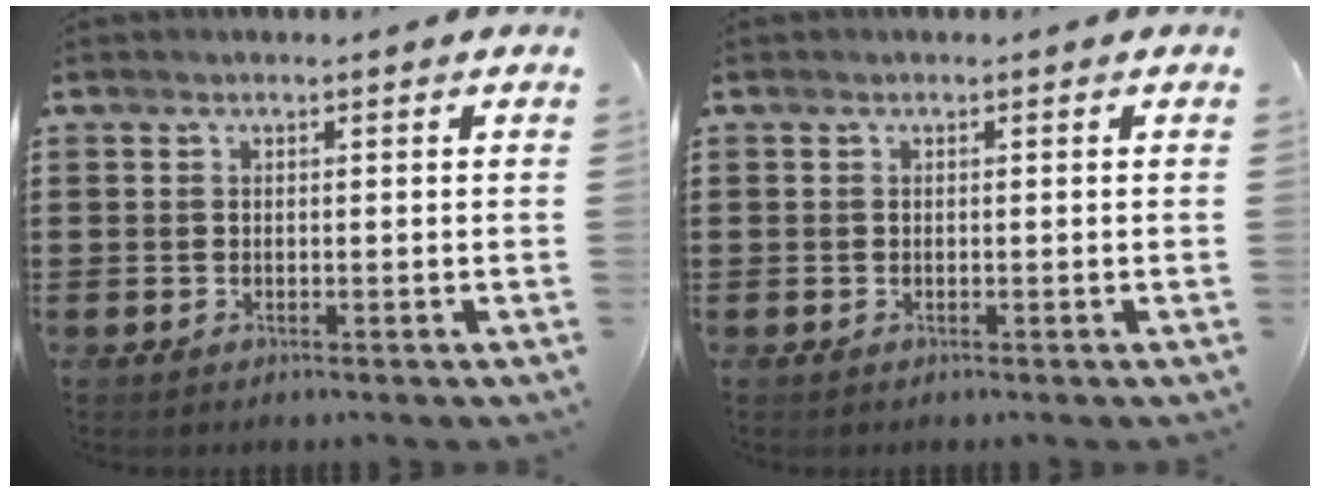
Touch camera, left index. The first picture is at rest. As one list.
[{"total": 0.0}]